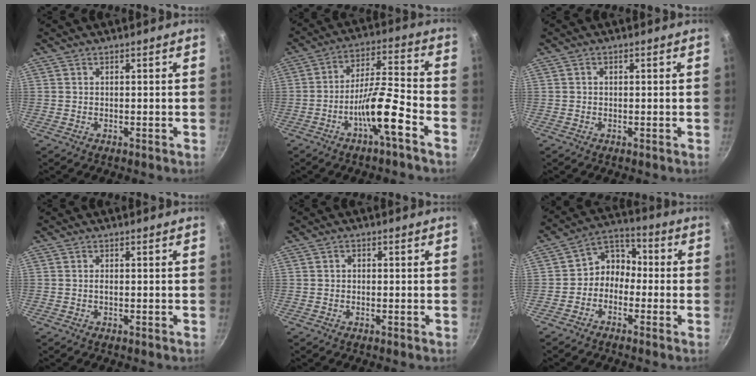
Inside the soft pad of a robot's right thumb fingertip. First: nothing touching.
{"total": 11.3, "force": [-5.6, 1.9, 9.6], "torque": [-0.165, 0.044, -0.099]}
{"total": 0.6, "force": [0.0, 0.5, 0.4], "torque": [-0.007, 0.006, 0.002]}
{"total": 0.5, "force": [-0.1, 0.2, 0.4], "torque": [-0.008, 0.002, -0.004]}
{"total": 1.0, "force": [-0.1, 0.9, 0.5], "torque": [-0.007, 0.006, -0.004]}
{"total": 7.0, "force": [-1.8, 5.7, 3.5], "torque": [-0.024, 0.042, -0.054]}